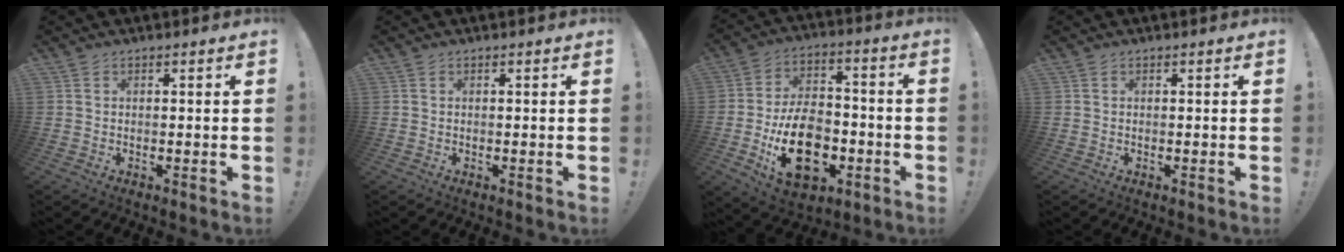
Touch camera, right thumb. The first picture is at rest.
{"total": 0.0}
{"total": 20.6, "force": [-6.5, 13.5, 14.1], "torque": [-0.224, 0.038, -0.097]}
{"total": 0.0}